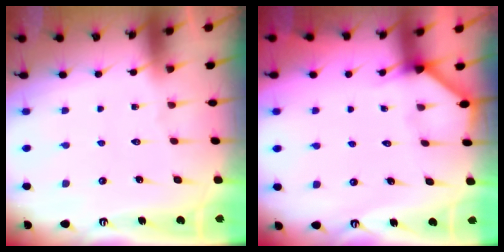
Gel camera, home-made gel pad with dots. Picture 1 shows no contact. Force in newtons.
{"total": 2.2, "press": 2.2, "slide": 0.2}